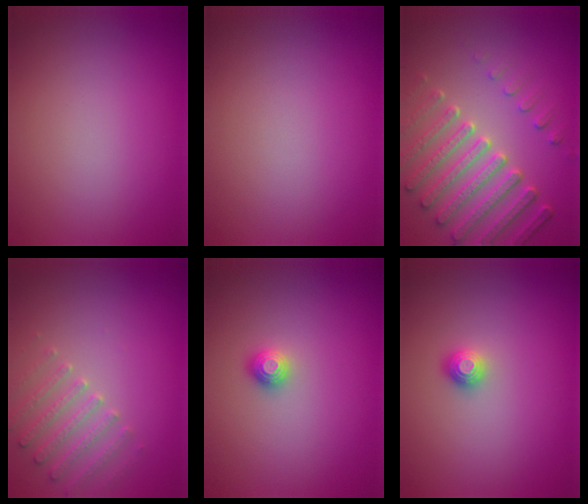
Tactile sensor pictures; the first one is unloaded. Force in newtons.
{"total": 0.0}
{"total": 5.9, "press": 4.9, "slide": 3.3}
{"total": 2.6, "press": 2.6, "slide": 0.6}
{"total": 1.1, "press": 1.0, "slide": 0.3}
{"total": 1.1, "press": 1.0, "slide": 0.3}